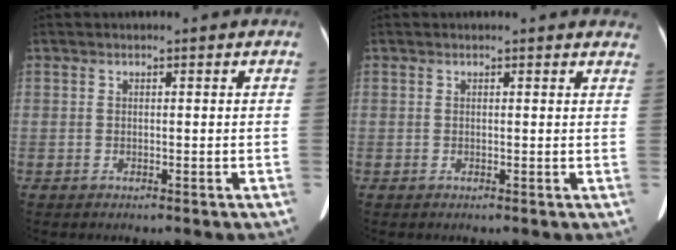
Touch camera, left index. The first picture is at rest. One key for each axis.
{"total": 6.5, "fx": 6.1, "fy": 1.5, "fz": 1.6, "tx": -0.001, "ty": 0.001, "tz": 0.042}